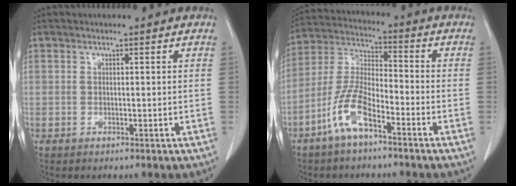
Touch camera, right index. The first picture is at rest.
{"total": 9.6, "force": [-5.4, 3.1, 7.2], "torque": [-0.164, 0.004, -0.107]}